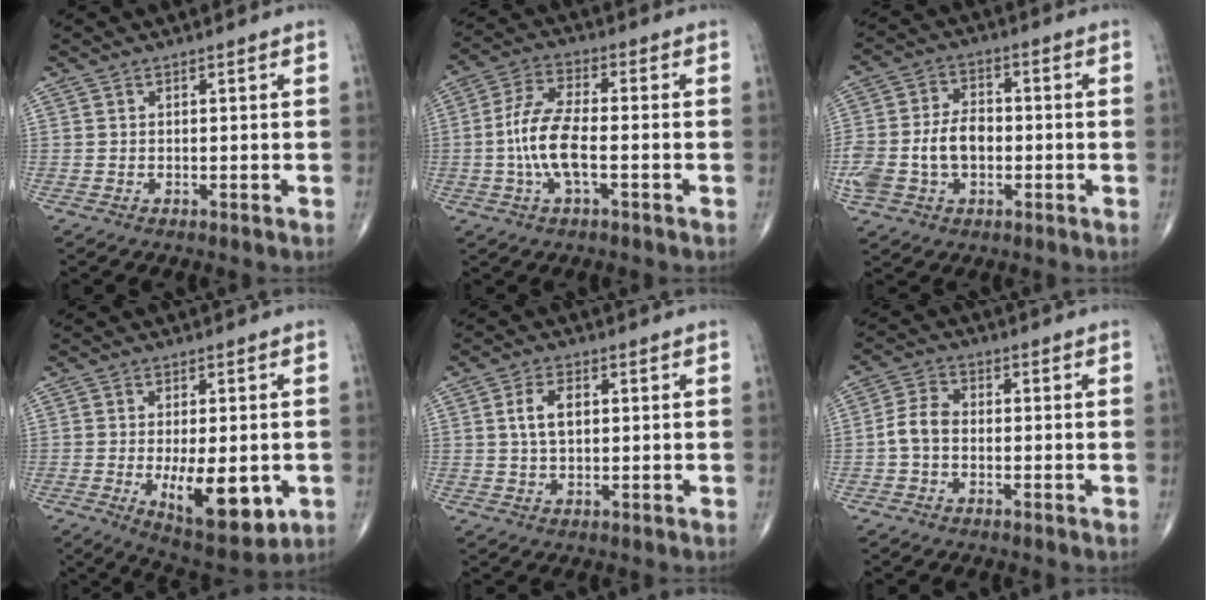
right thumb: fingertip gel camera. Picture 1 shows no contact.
{"total": 10.0, "force": [-1.9, 3.7, 9.0], "torque": [-0.198, 0.023, -0.040]}
{"total": 9.7, "force": [-1.8, 6.6, 6.9], "torque": [-0.139, 0.029, -0.034]}
{"total": 13.1, "force": [-2.9, 5.5, 11.5], "torque": [-0.155, -0.020, -0.029]}
{"total": 5.0, "force": [1.0, 2.8, 4.0], "torque": [-0.076, 0.003, 0.017]}
{"total": 4.8, "force": [-0.9, 3.3, 3.4], "torque": [-0.066, 0.017, -0.027]}